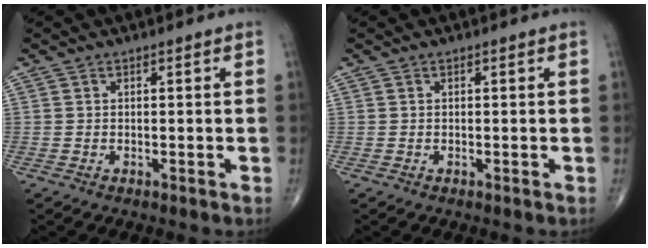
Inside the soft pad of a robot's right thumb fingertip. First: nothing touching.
{"total": 0.0}